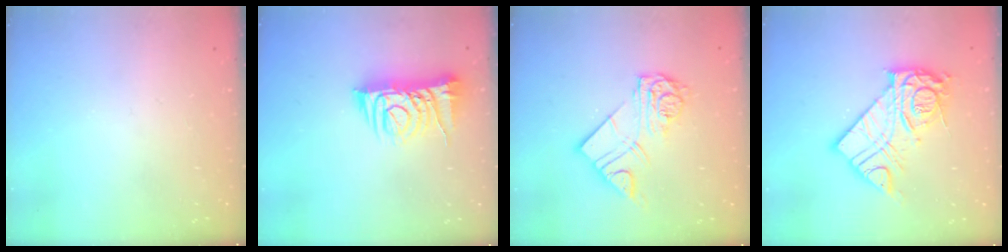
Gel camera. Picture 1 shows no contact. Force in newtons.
{"total": 9.6, "press": 9.5, "slide": 1.4}
{"total": 12.3, "press": 12.2, "slide": 1.1}
{"total": 16.0, "press": 16.0, "slide": 1.3}